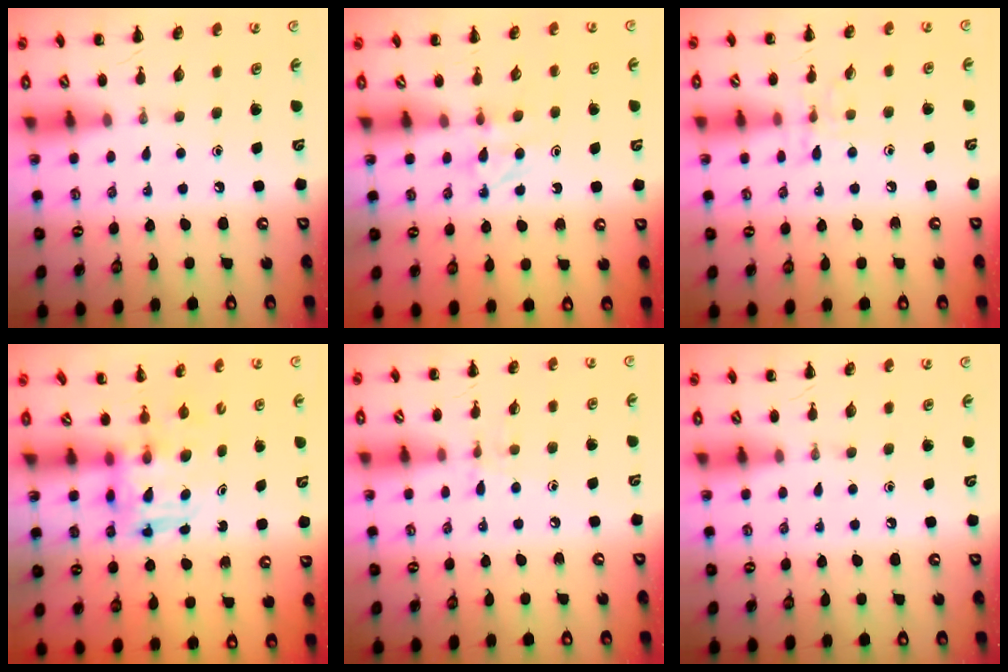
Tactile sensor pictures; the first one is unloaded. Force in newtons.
{"total": 4.9, "press": 4.6, "slide": 1.6}
{"total": 6.4, "press": 6.2, "slide": 1.5}
{"total": 3.6, "press": 3.6, "slide": 0.3}
{"total": 6.2, "press": 5.8, "slide": 2.1}
{"total": 0.0}